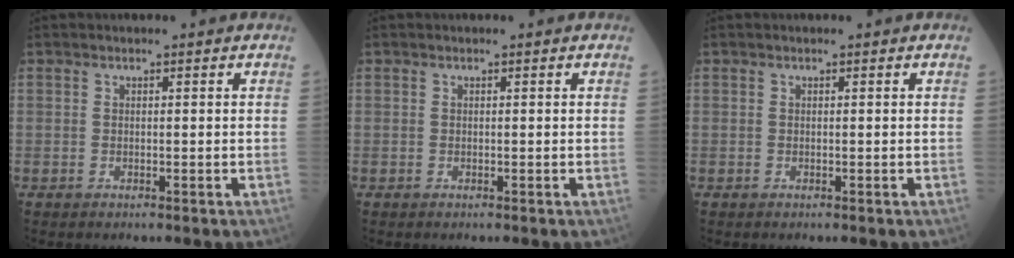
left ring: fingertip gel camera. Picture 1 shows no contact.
{"total": 0.0}
{"total": 0.0}